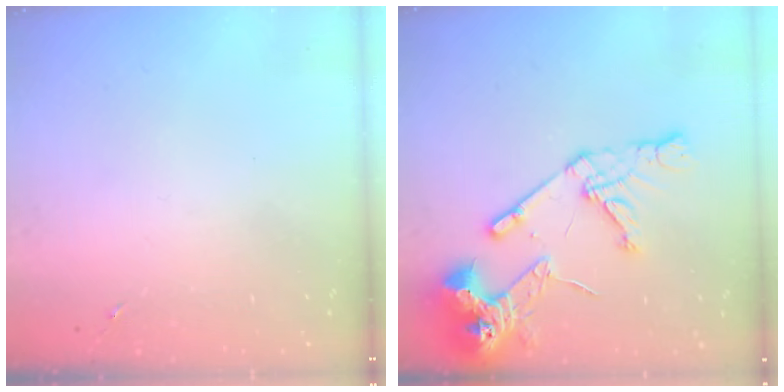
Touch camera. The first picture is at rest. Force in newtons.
{"total": 17.1, "press": 17.0, "slide": 2.1}